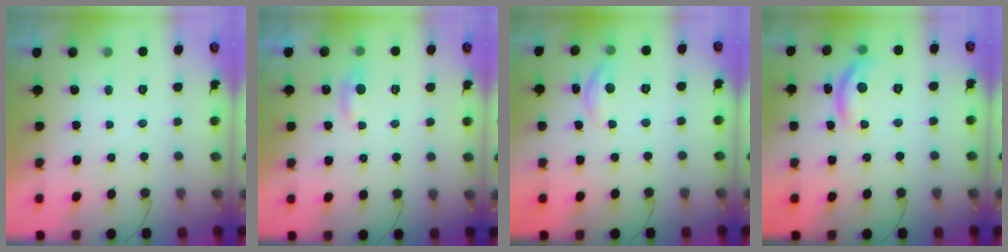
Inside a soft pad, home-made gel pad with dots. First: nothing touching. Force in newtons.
{"total": 5.2, "press": 5.2, "slide": 0.8}
{"total": 6.5, "press": 6.4, "slide": 0.5}
{"total": 10.7, "press": 10.6, "slide": 0.5}